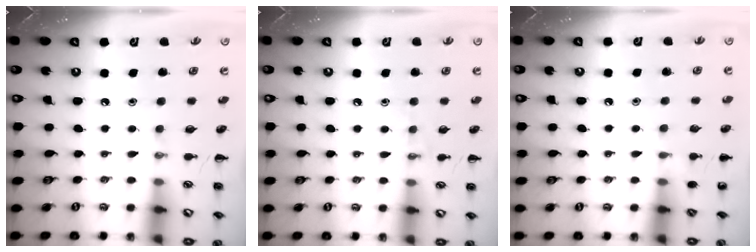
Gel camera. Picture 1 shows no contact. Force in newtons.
{"total": 5.0, "press": 4.8, "slide": 1.4}
{"total": 5.0, "press": 4.7, "slide": 1.6}